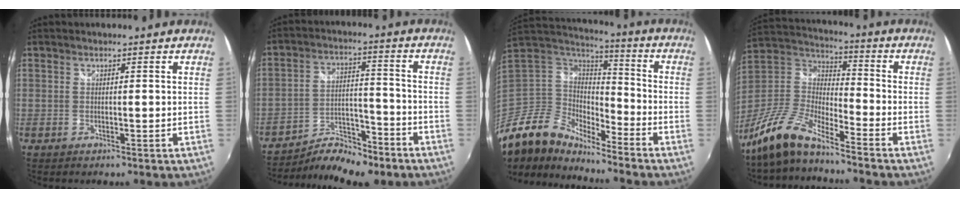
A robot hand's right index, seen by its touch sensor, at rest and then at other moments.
{"total": 11.6, "force": [-9.8, 4.2, 4.5], "torque": [-0.090, 0.010, -0.161]}
{"total": 12.5, "force": [-10.3, 5.9, 4.1], "torque": [-0.099, 0.012, -0.215]}
{"total": 13.2, "force": [-10.6, 3.0, 7.4], "torque": [-0.171, 0.001, -0.218]}